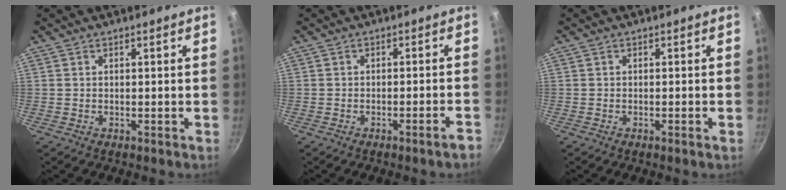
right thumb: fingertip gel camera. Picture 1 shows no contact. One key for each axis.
{"total": 3.0, "fx": -2.1, "fy": 0.0, "fz": 2.1, "tx": -0.026, "ty": 0.020, "tz": -0.024}
{"total": 0.8, "fx": -0.4, "fy": 0.0, "fz": 0.6, "tx": -0.017, "ty": 0.004, "tz": -0.009}